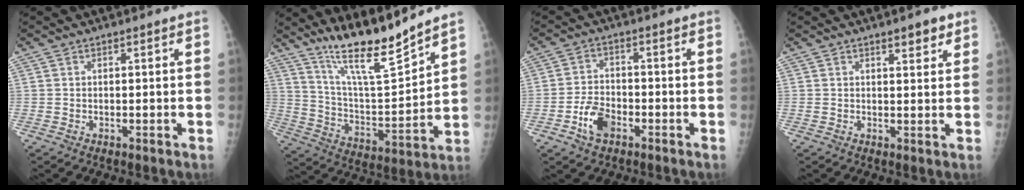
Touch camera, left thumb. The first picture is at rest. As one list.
[{"total": 15.2, "force": [12.9, 1.1, 8.0], "torque": [-0.121, -0.087, 0.240]}, {"total": 6.0, "force": [-3.1, 3.7, 3.5], "torque": [-0.057, 0.018, -0.056]}, {"total": 3.1, "force": [2.3, 1.0, 1.8], "torque": [-0.009, -0.010, 0.030]}]